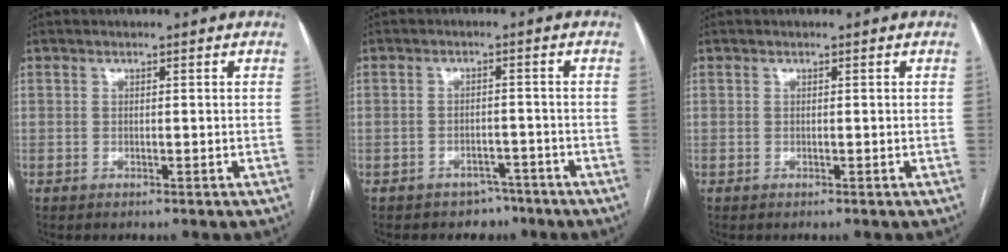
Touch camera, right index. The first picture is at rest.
{"total": 4.0, "force": [-3.1, 2.5, 0.3], "torque": [0.001, 0.012, -0.040]}
{"total": 0.0}